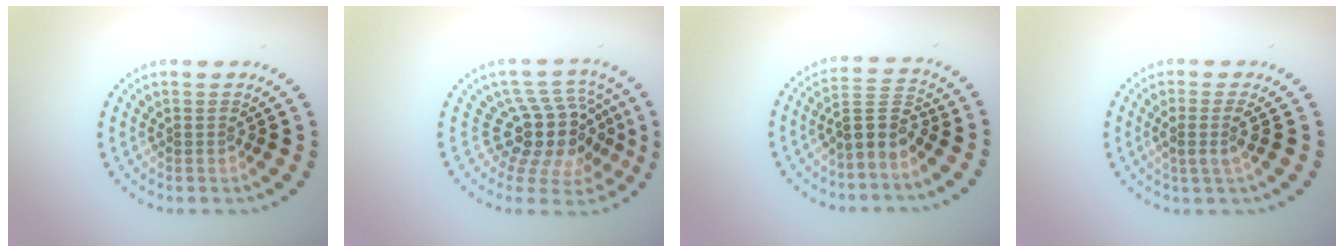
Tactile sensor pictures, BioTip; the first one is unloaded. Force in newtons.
{"total": 4.8, "press": 3.6, "slide": 3.3}
{"total": 3.2, "press": 2.8, "slide": 1.4}
{"total": 2.0, "press": 1.5, "slide": 1.3}